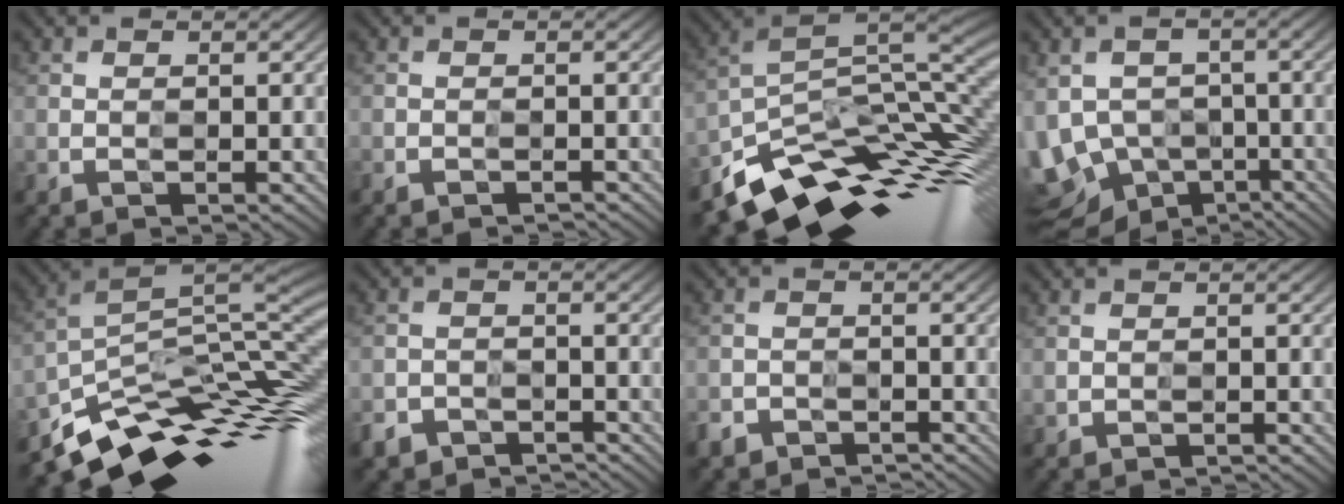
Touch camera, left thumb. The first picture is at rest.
{"total": 1.0, "force": [-0.8, -0.3, -0.5], "torque": [0.007, 0.001, -0.016]}
{"total": 14.0, "force": [-6.9, 6.9, 10.1], "torque": [-0.196, -0.021, -0.127]}
{"total": 8.6, "force": [-2.4, 7.4, 3.7], "torque": [-0.096, -0.012, -0.044]}
{"total": 12.4, "force": [-6.7, 5.1, 9.1], "torque": [-0.170, -0.009, -0.120]}
{"total": 2.5, "force": [-2.2, 0.7, -1.0], "torque": [0.019, 0.001, -0.049]}
{"total": 2.3, "force": [-2.0, 0.4, -1.1], "torque": [0.021, 0.001, -0.045]}
{"total": 0.6, "force": [-0.3, 0.5, -0.2], "torque": [0.007, -0.002, -0.002]}